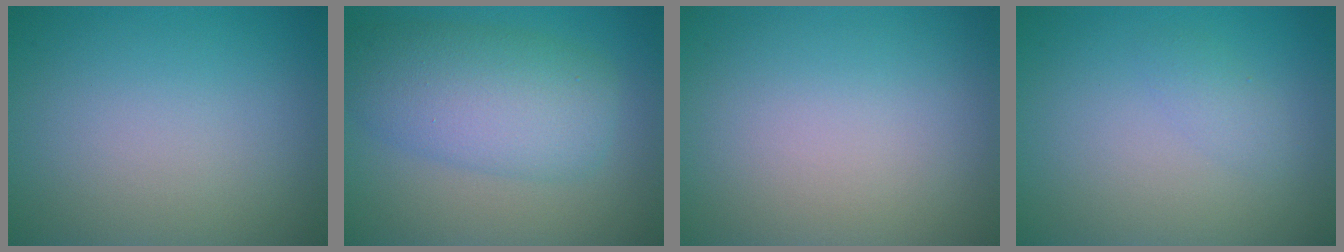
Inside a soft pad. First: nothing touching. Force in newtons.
{"total": 7.0, "press": 7.0, "slide": 0.2}
{"total": 0.0}
{"total": 1.1, "press": 1.1, "slide": 0.0}